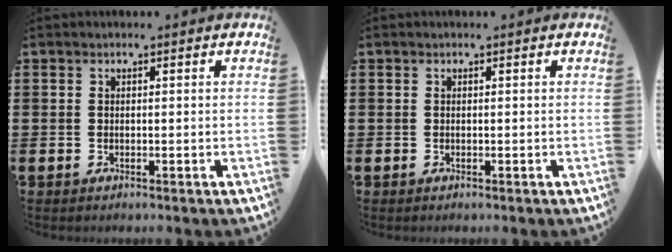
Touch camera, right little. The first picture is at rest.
{"total": 0.0}